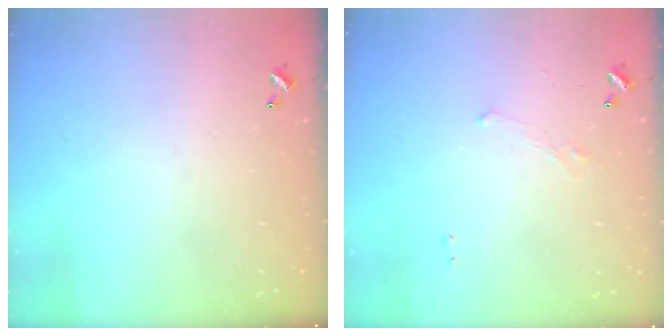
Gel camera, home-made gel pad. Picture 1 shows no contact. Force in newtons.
{"total": 3.0, "press": 3.0, "slide": 0.4}